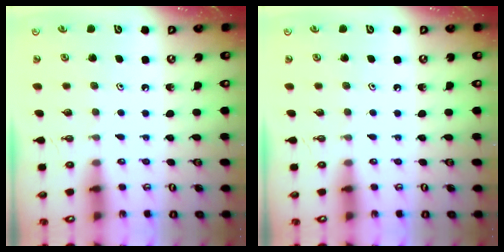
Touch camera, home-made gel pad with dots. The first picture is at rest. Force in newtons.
{"total": 0.0}